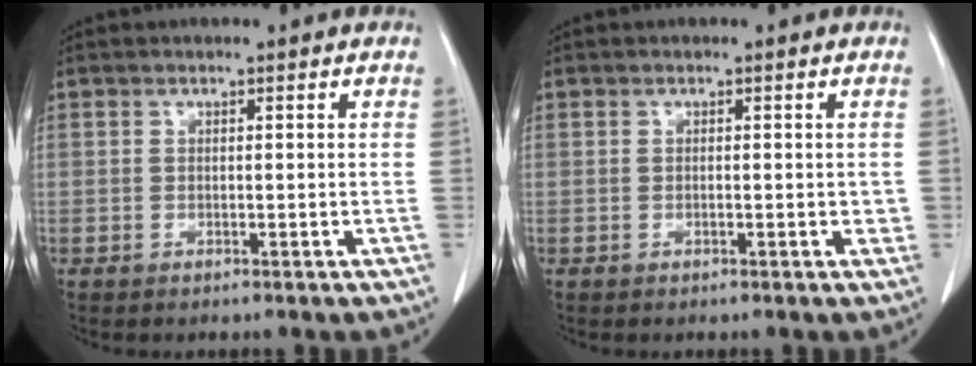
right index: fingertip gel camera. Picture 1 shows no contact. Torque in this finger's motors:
{"motor_torque": [0.13, -0.08, 0.00, 0.01]}